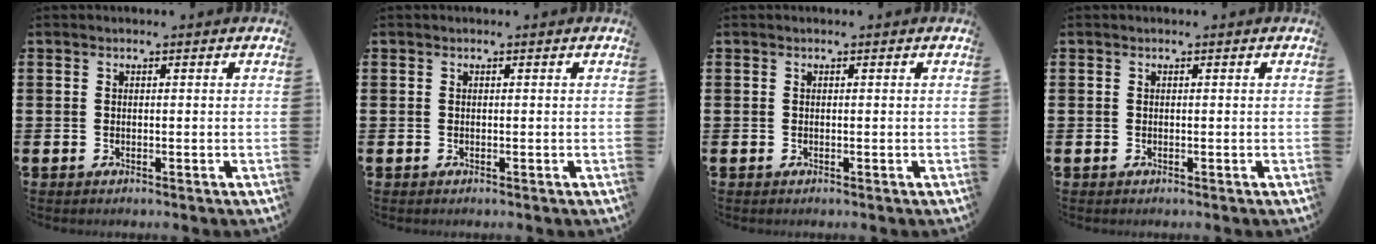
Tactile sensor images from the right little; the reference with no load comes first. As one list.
[{"total": 0.0}, {"total": 0.0}, {"total": 0.0}]